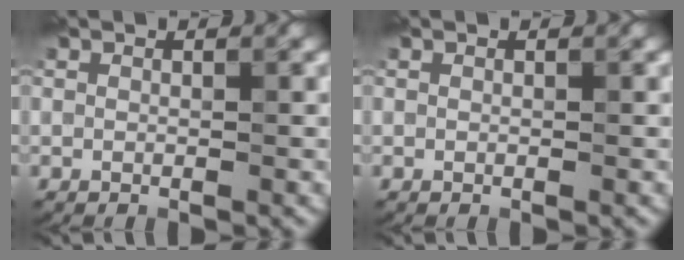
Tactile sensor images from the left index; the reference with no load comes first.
{"total": 0.0}